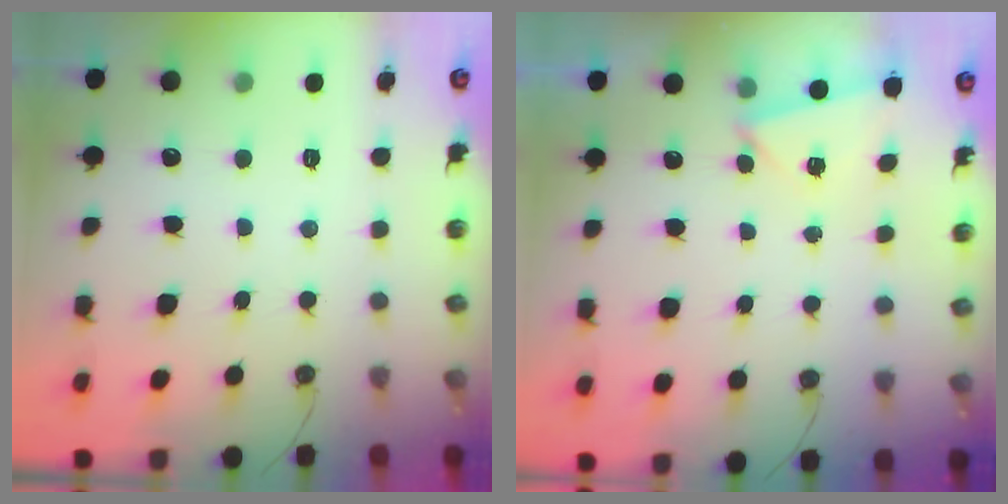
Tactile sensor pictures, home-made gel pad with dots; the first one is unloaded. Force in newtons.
{"total": 3.0, "press": 2.4, "slide": 1.7}